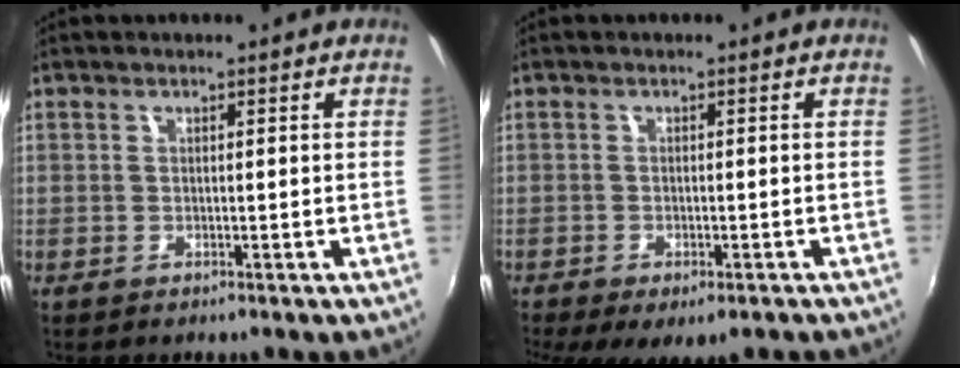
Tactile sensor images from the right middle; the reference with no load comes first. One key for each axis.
{"total": 6.9, "fx": -4.6, "fy": 2.6, "fz": 4.4, "tx": -0.095, "ty": -0.032, "tz": -0.068}